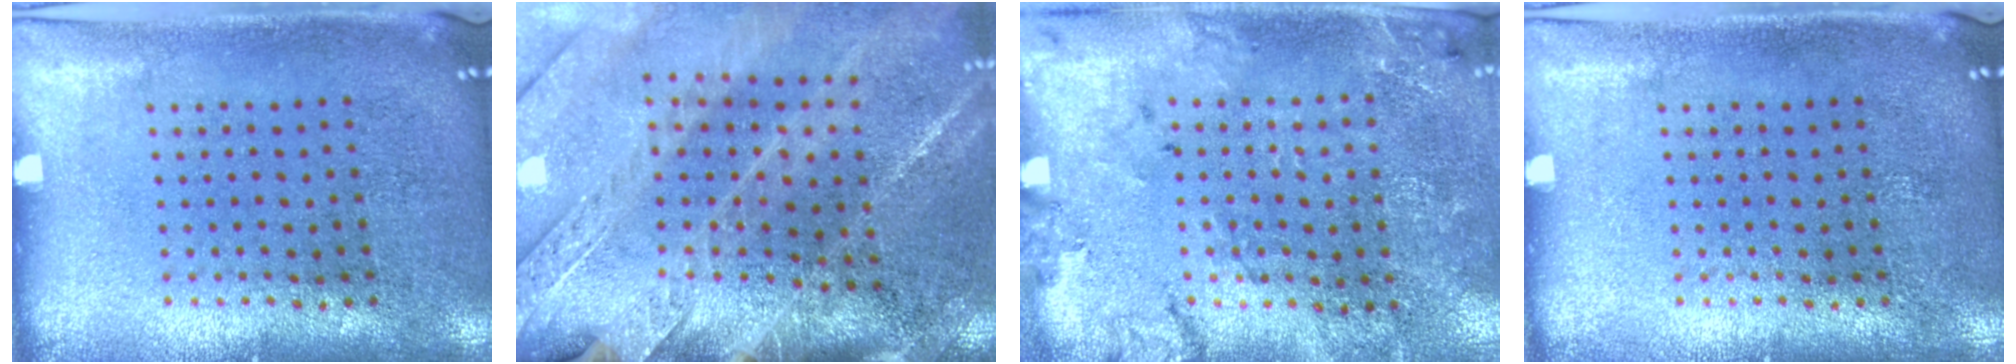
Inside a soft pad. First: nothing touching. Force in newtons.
{"total": 3.2, "press": 3.0, "slide": 1.2}
{"total": 1.8, "press": 1.7, "slide": 0.7}
{"total": 0.0}